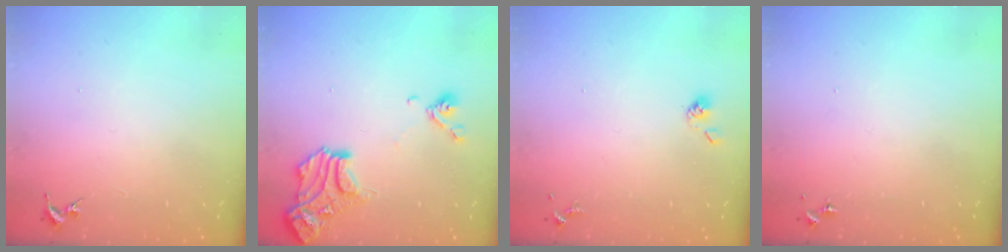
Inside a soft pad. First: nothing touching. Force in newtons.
{"total": 14.9, "press": 14.8, "slide": 1.2}
{"total": 3.8, "press": 3.7, "slide": 0.8}
{"total": 0.0}